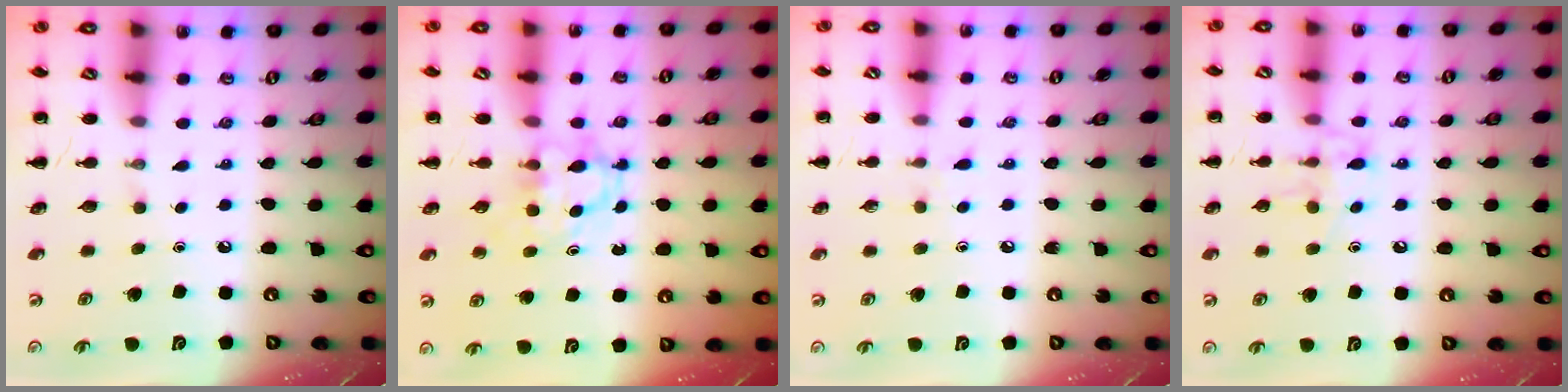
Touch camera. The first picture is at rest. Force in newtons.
{"total": 4.9, "press": 4.8, "slide": 0.9}
{"total": 4.8, "press": 4.4, "slide": 1.9}
{"total": 8.7, "press": 8.6, "slide": 1.2}